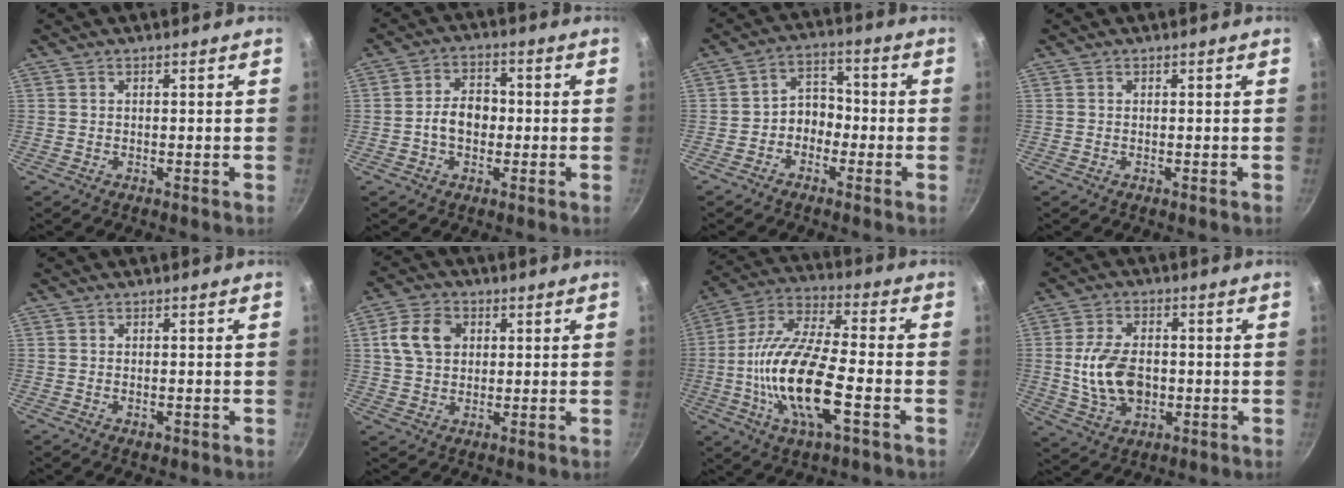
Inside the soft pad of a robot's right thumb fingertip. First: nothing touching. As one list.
[{"total": 6.9, "force": [-0.9, 5.0, 4.6], "torque": [-0.052, 0.021, -0.020]}, {"total": 5.7, "force": [-2.1, 4.5, 2.9], "torque": [-0.010, 0.036, -0.044]}, {"total": 0.0}, {"total": 1.2, "force": [-0.5, 0.8, 0.8], "torque": [-0.014, -0.001, -0.007]}, {"total": 8.4, "force": [2.1, 6.4, 5.0], "torque": [-0.078, 0.008, 0.031]}, {"total": 18.9, "force": [-4.7, 6.7, 17.1], "torque": [-0.334, 0.025, -0.103]}, {"total": 11.6, "force": [-0.7, 7.6, 8.8], "torque": [-0.149, 0.007, -0.009]}]